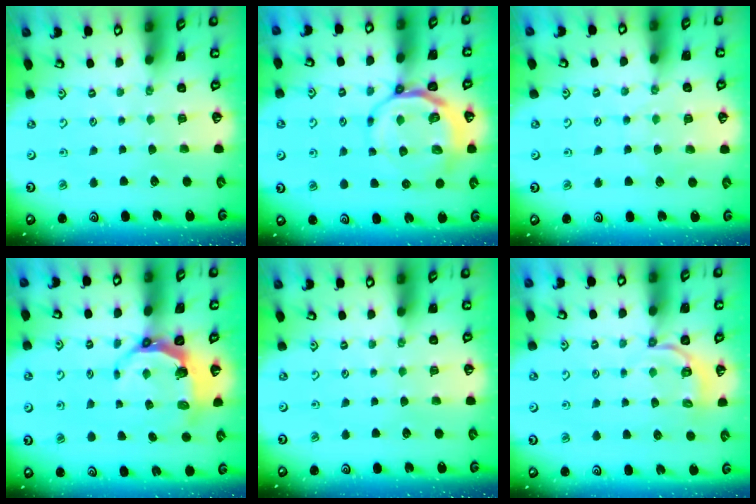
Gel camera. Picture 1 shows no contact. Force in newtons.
{"total": 9.7, "press": 9.5, "slide": 2.3}
{"total": 4.4, "press": 4.3, "slide": 0.7}
{"total": 5.6, "press": 4.2, "slide": 3.7}
{"total": 0.0}
{"total": 3.7, "press": 3.3, "slide": 1.7}